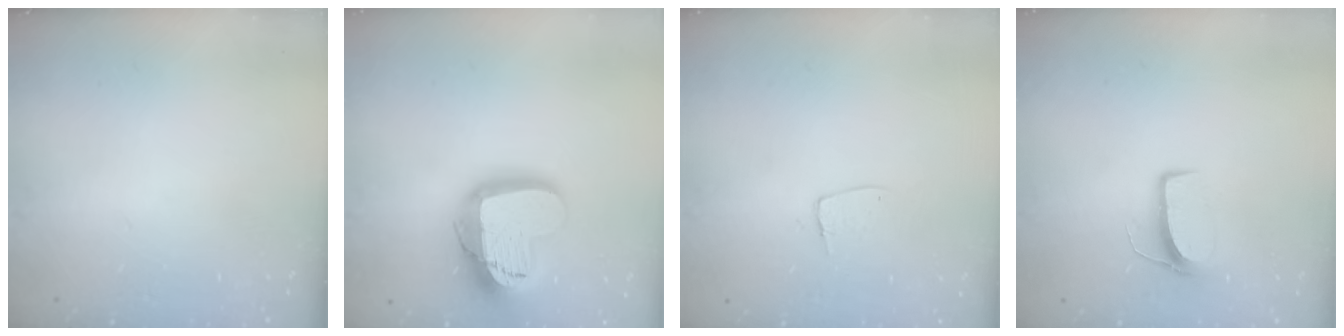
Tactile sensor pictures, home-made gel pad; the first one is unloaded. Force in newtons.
{"total": 19.1, "press": 19.1, "slide": 1.4}
{"total": 5.2, "press": 5.2, "slide": 0.3}
{"total": 7.0, "press": 7.0, "slide": 0.4}